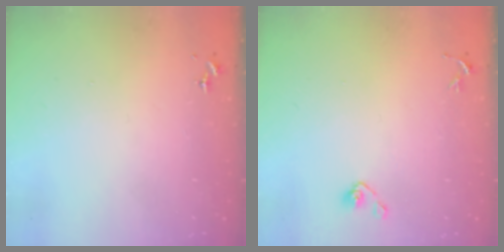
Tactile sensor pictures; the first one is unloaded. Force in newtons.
{"total": 4.9, "press": 4.6, "slide": 1.8}